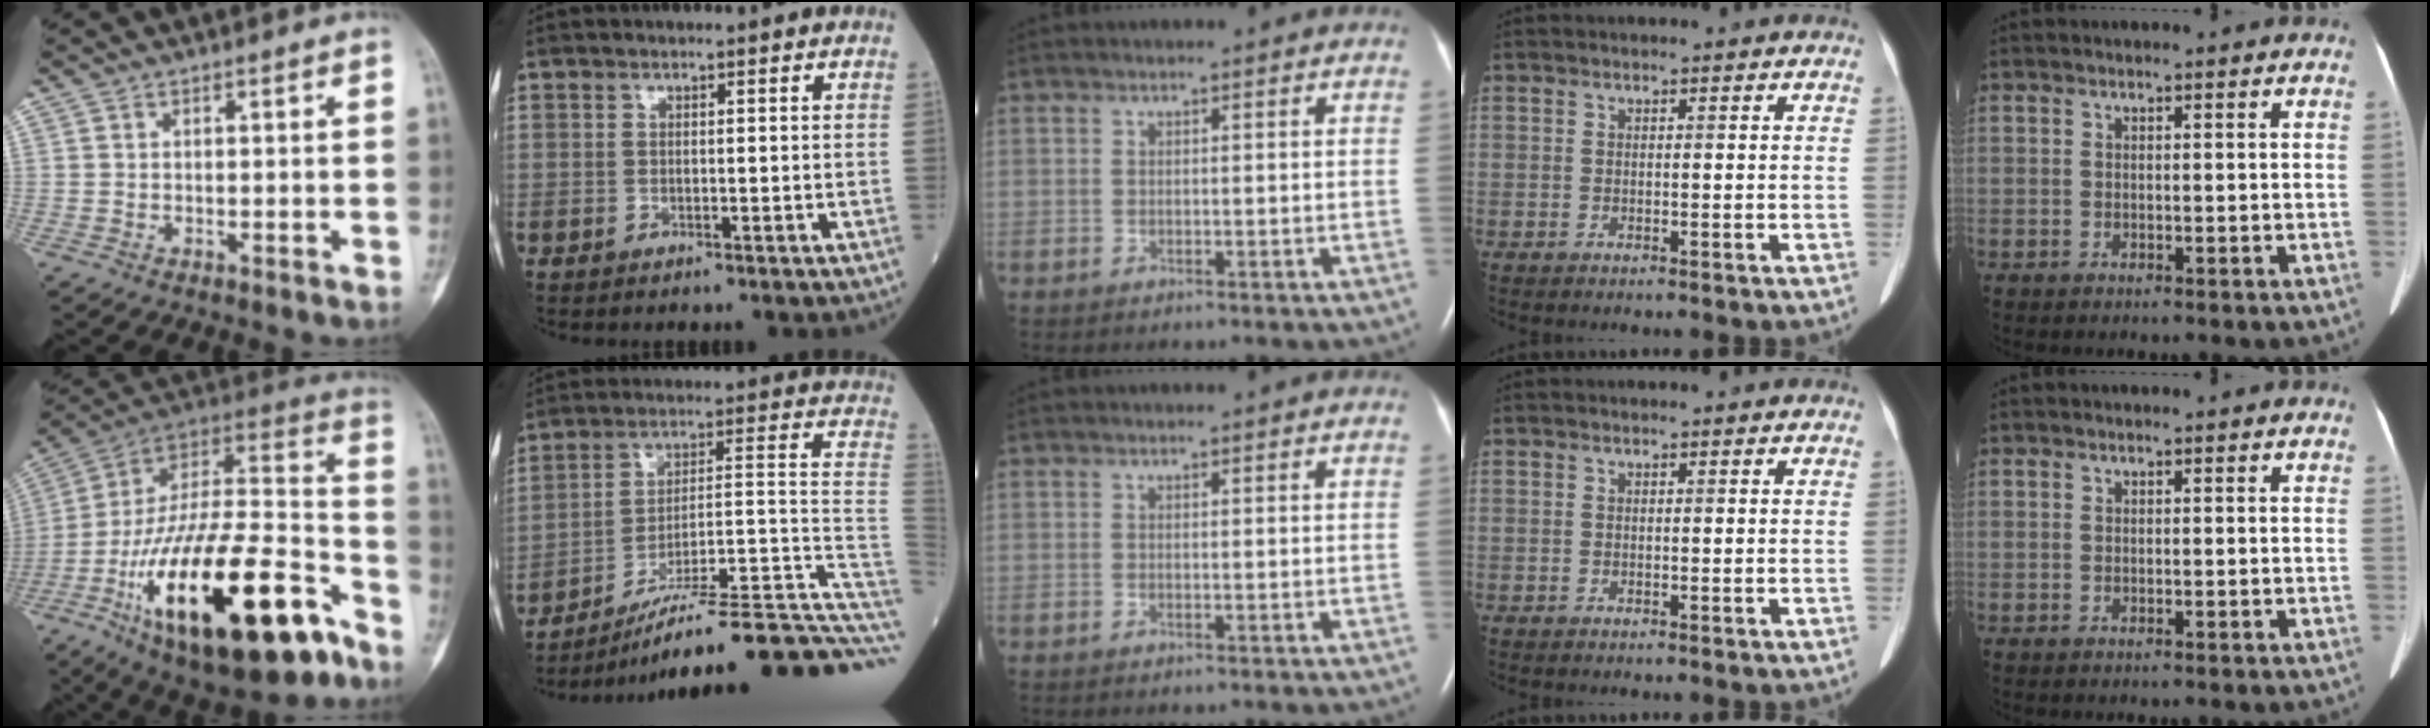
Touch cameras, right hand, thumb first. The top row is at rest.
{"thumb": {"total": 35.6, "force": [-17.1, 13.4, 28.2], "torque": [-0.455, 0.063, -0.276]}, "index": {"total": 24.4, "force": [-19.3, 1.0, 14.9], "torque": [-0.122, 0.032, -0.285]}}